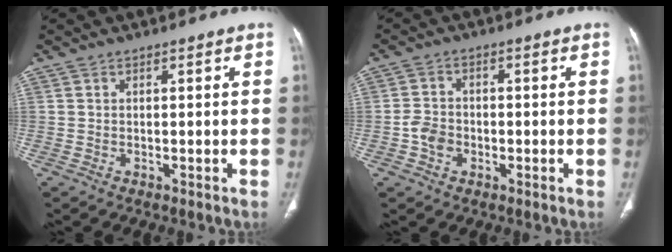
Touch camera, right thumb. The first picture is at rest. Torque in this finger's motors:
{"motor_torque": [0.32, -0.05, -0.01, -0.36, 0.00]}